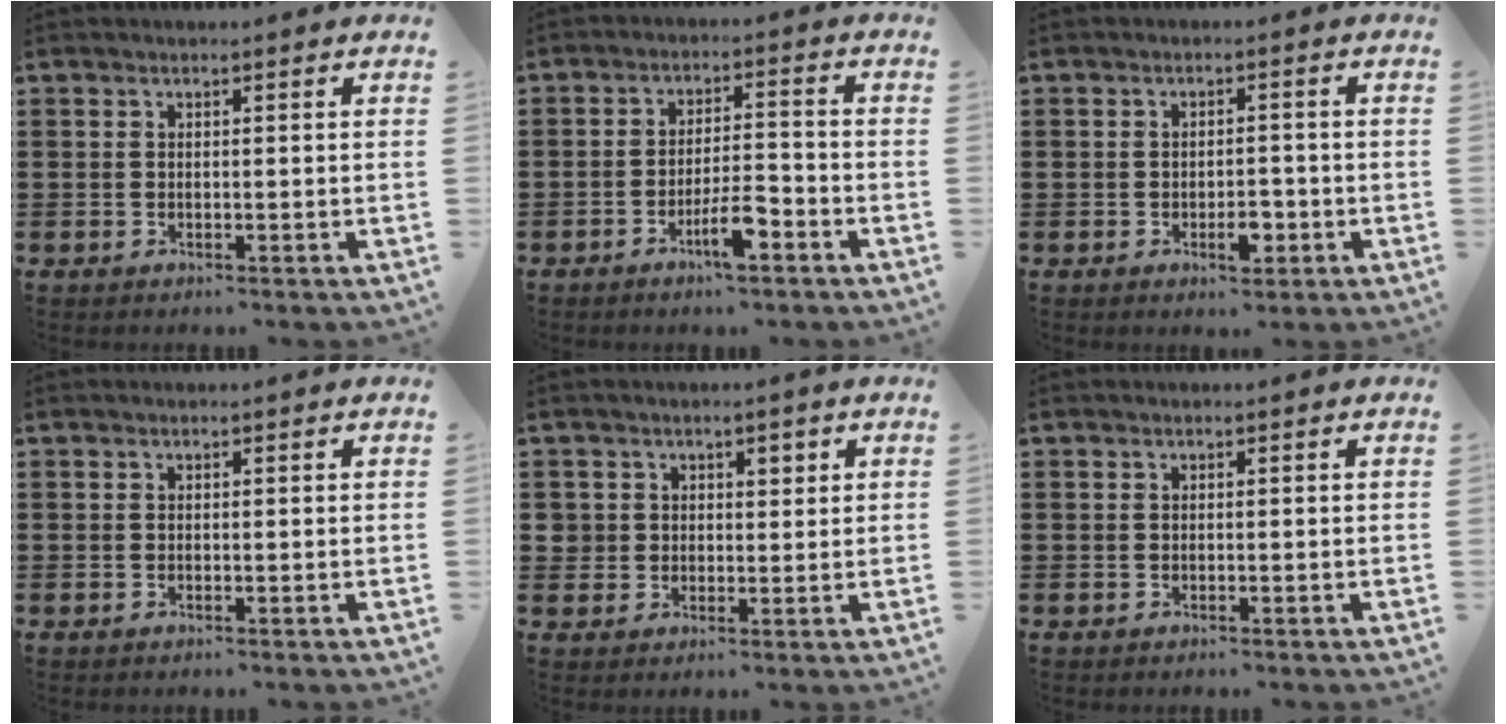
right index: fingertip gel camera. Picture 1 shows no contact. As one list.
[{"total": 6.1, "force": [-3.3, 1.5, 4.9], "torque": [-0.091, 0.003, -0.060]}, {"total": 3.7, "force": [-1.6, 1.8, 2.8], "torque": [-0.046, 0.005, -0.027]}, {"total": 0.0}, {"total": 2.8, "force": [1.0, 2.7, 0.3], "torque": [-0.021, 0.012, 0.016]}, {"total": 0.0}]